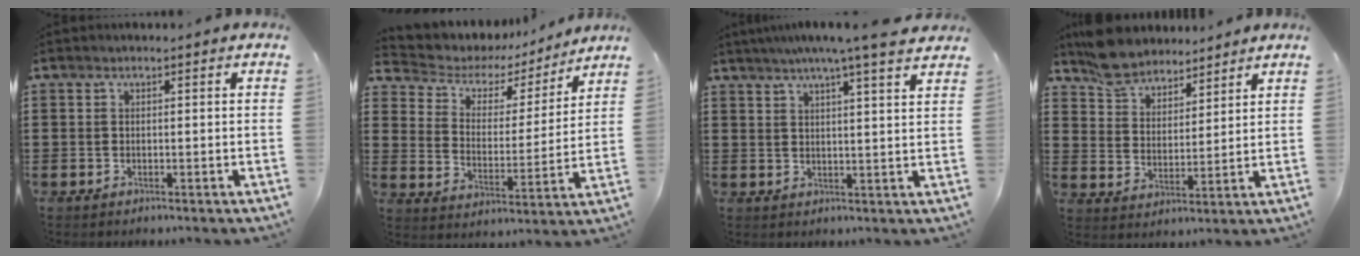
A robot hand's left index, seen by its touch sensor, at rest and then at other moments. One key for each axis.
{"total": 4.6, "fx": 3.5, "fy": 2.7, "fz": 1.2, "tx": -0.052, "ty": -0.024, "tz": 0.053}
{"total": 5.8, "fx": 4.7, "fy": -0.7, "fz": 3.4, "tx": -0.081, "ty": -0.011, "tz": 0.080}
{"total": 6.5, "fx": 6.0, "fy": 2.2, "fz": 1.0, "tx": -0.048, "ty": -0.016, "tz": 0.113}